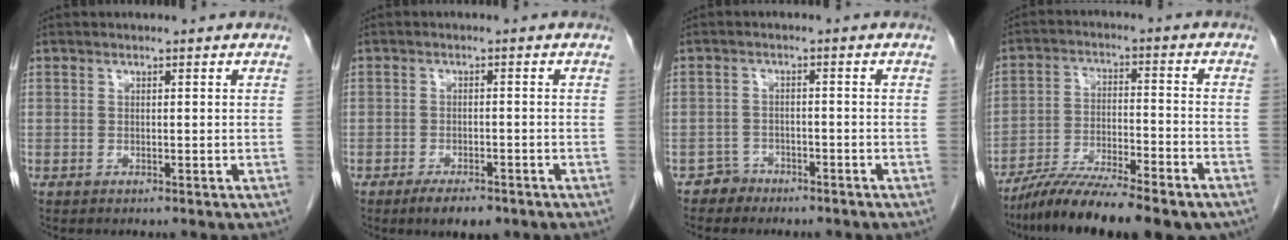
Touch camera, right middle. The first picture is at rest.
{"total": 4.3, "force": [-3.0, 1.5, 2.7], "torque": [-0.045, -0.003, -0.042]}
{"total": 2.7, "force": [-2.0, 1.7, -0.6], "torque": [0.005, 0.010, -0.036]}
{"total": 16.8, "force": [-13.5, 2.5, 9.6], "torque": [-0.146, -0.011, -0.220]}